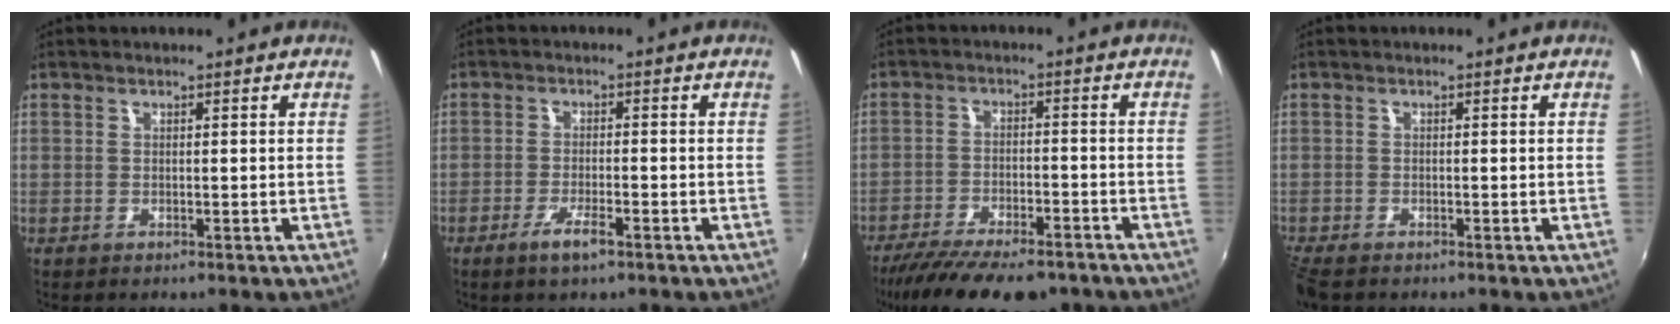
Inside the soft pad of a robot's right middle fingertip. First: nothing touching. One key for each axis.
{"total": 4.0, "fx": -2.7, "fy": -0.1, "fz": 3.0, "tx": -0.066, "ty": -0.011, "tz": -0.052}
{"total": 16.7, "fx": -13.3, "fy": 4.5, "fz": 9.0, "tx": -0.180, "ty": -0.045, "tz": -0.204}
{"total": 4.0, "fx": -3.4, "fy": 1.1, "fz": 1.8, "tx": -0.050, "ty": -0.022, "tz": -0.068}